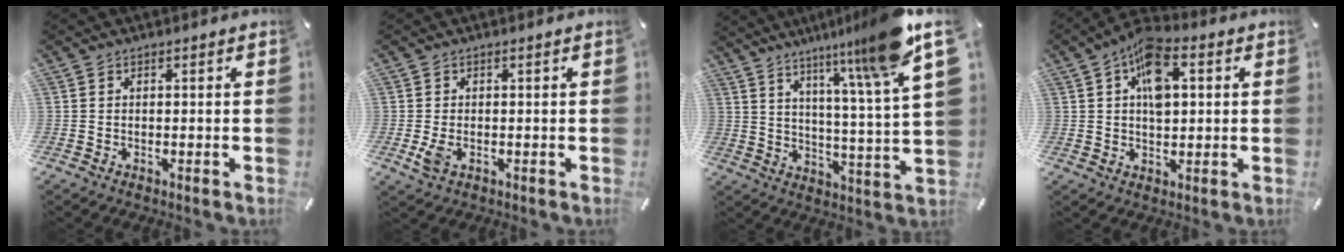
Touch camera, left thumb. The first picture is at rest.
{"total": 3.0, "force": [-0.8, 1.6, 2.4], "torque": [-0.059, -0.004, -0.016]}
{"total": 16.2, "force": [11.1, 1.2, 11.7], "torque": [-0.179, -0.073, 0.168]}
{"total": 9.9, "force": [2.6, 5.9, 7.5], "torque": [-0.113, 0.005, 0.047]}